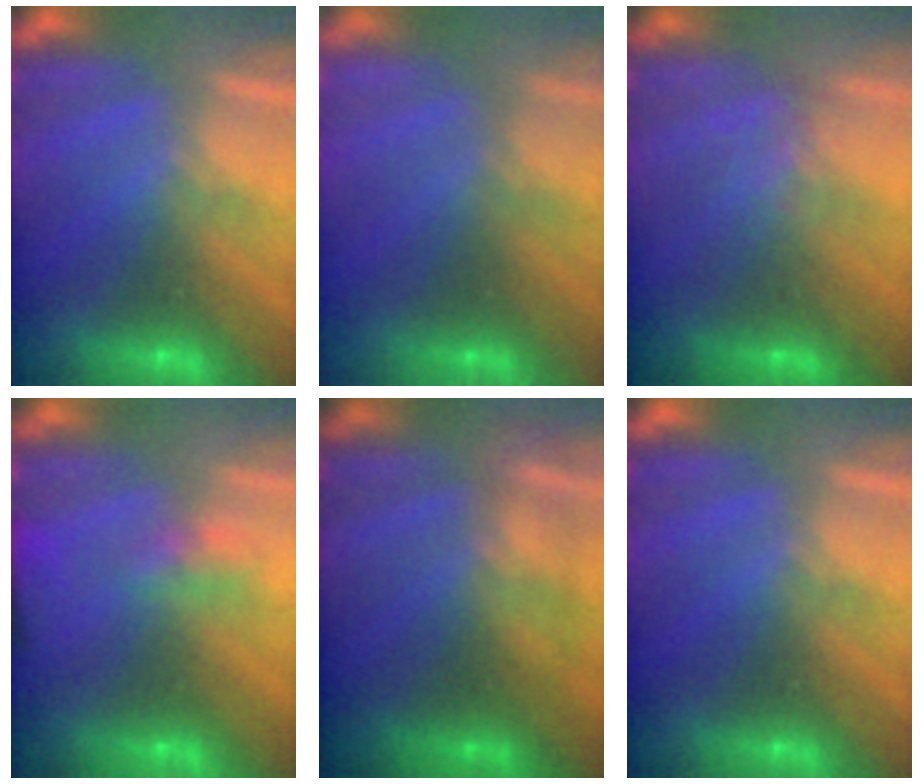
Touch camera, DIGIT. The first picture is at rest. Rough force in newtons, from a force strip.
{"total": 2.9}
{"total": 1.2}
{"total": 4.7}
{"total": 3.1}
{"total": 0.0}